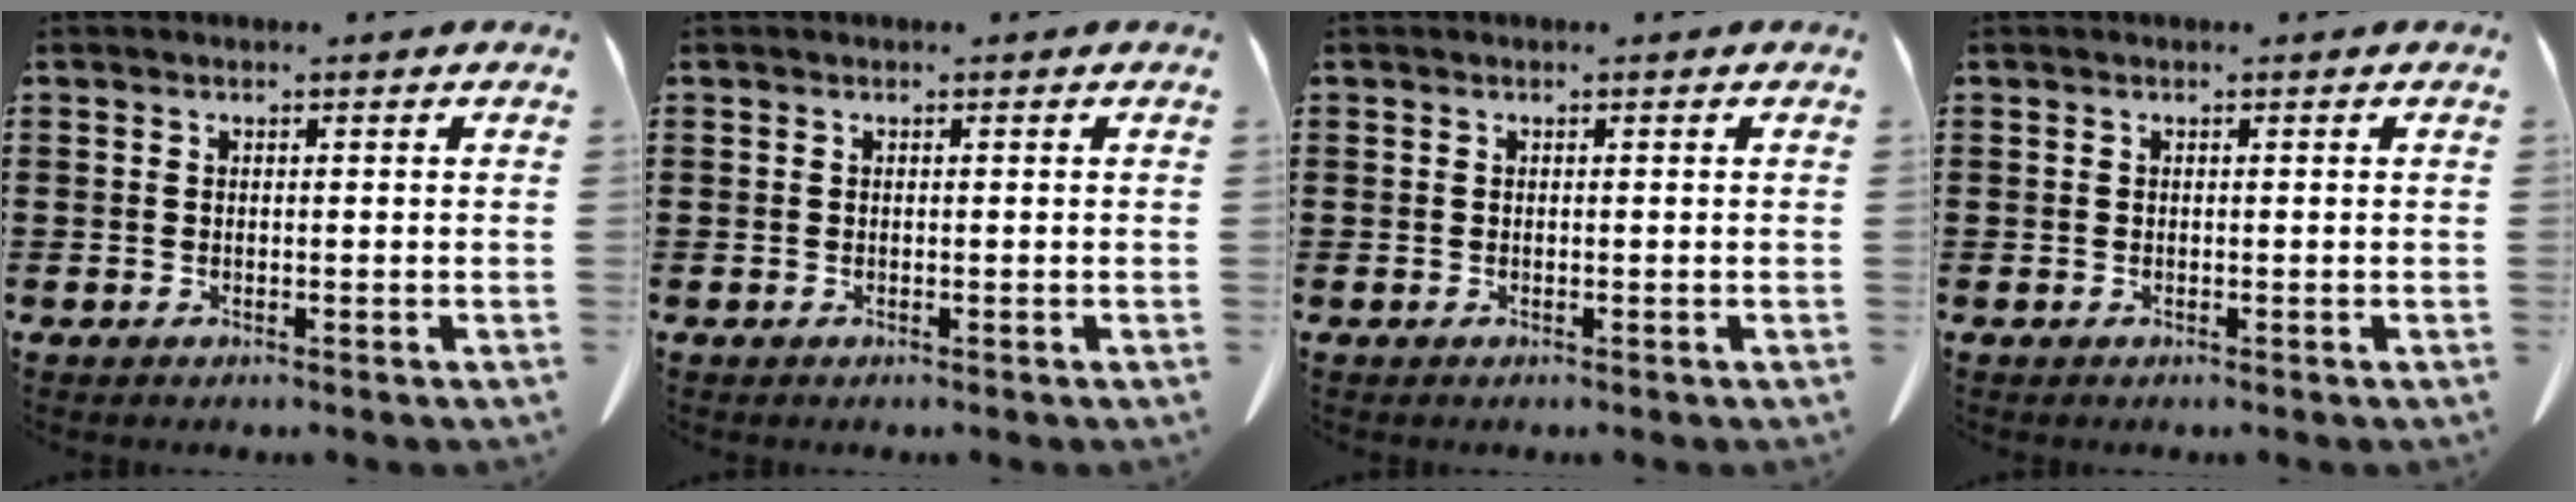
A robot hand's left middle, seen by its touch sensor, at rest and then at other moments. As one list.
[{"total": 0.0}, {"total": 0.0}, {"total": 0.0}]